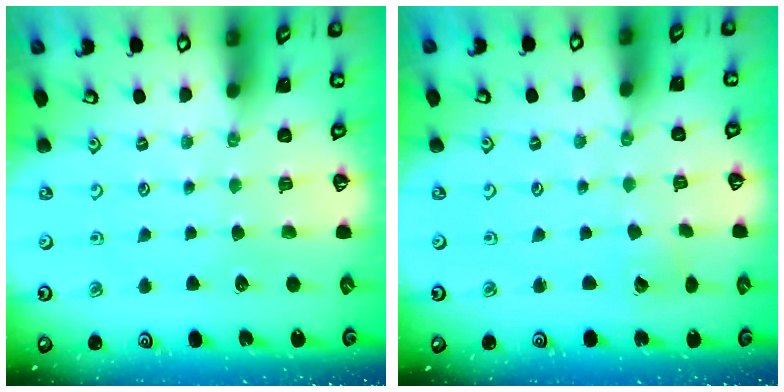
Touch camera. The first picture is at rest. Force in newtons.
{"total": 3.4, "press": 3.4, "slide": 0.3}